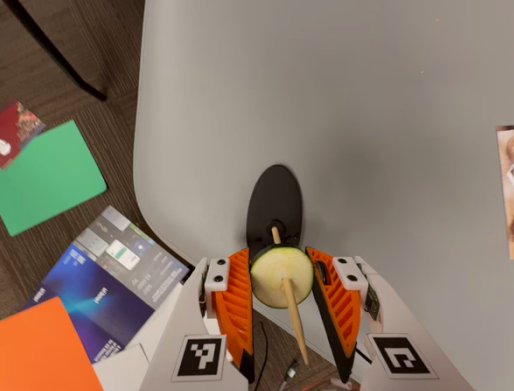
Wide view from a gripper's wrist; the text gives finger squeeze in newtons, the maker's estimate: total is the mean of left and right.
{"total": 10.1, "left": 10.5, "right": 9.7}